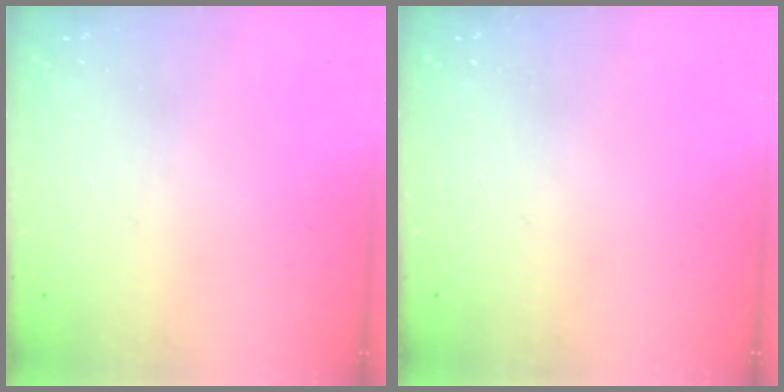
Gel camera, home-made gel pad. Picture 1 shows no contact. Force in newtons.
{"total": 0.0}